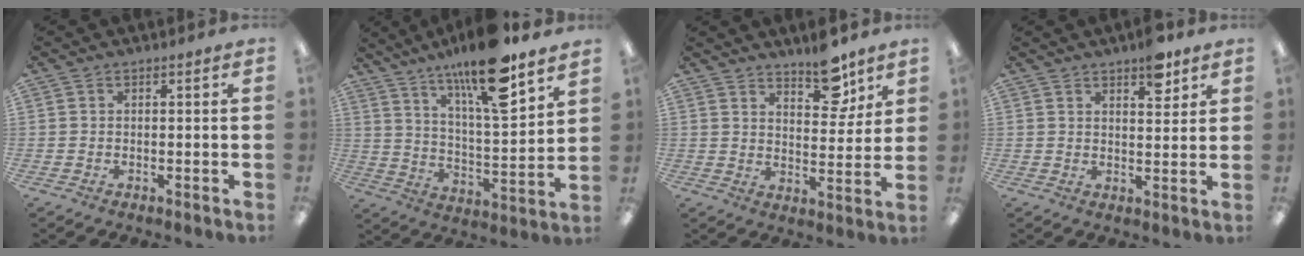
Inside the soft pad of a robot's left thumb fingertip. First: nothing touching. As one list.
[{"total": 17.1, "force": [12.9, 3.4, 10.8], "torque": [-0.185, -0.081, 0.210]}, {"total": 9.3, "force": [7.2, 4.3, 4.2], "torque": [-0.033, -0.051, 0.121]}, {"total": 6.5, "force": [4.6, 2.7, 3.8], "torque": [-0.036, -0.024, 0.074]}]